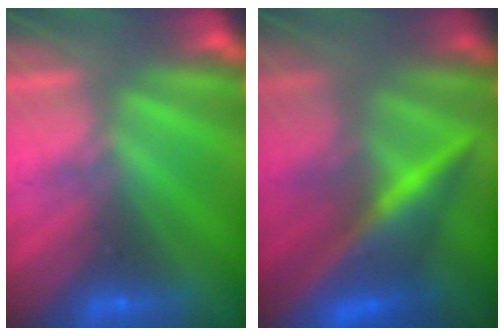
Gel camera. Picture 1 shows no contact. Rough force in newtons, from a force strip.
{"total": 13.7}